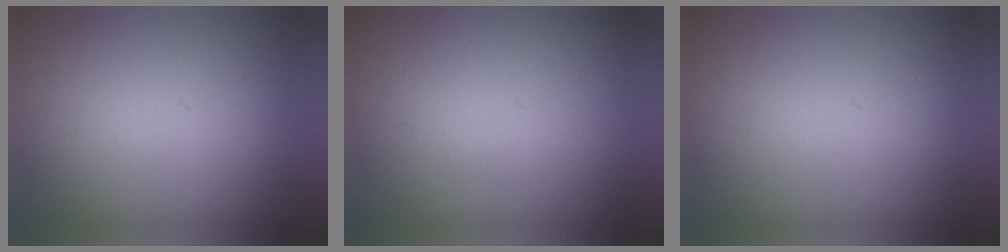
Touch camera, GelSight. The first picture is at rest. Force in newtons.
{"total": 3.5}
{"total": 1.2}